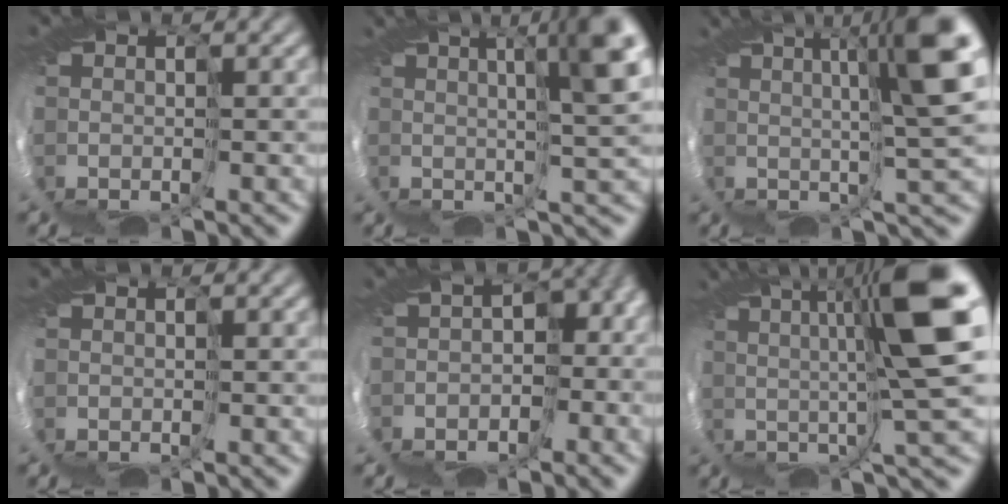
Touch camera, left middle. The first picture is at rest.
{"total": 7.0, "force": [2.7, 0.4, 6.5], "torque": [-0.087, 0.016, 0.039]}
{"total": 8.1, "force": [3.1, -0.3, 7.4], "torque": [-0.106, 0.019, 0.045]}
{"total": 0.0}
{"total": 5.5, "force": [-3.2, 3.1, 3.2], "torque": [-0.054, -0.015, -0.044]}
{"total": 9.6, "force": [3.5, -0.2, 8.9], "torque": [-0.133, 0.022, 0.054]}